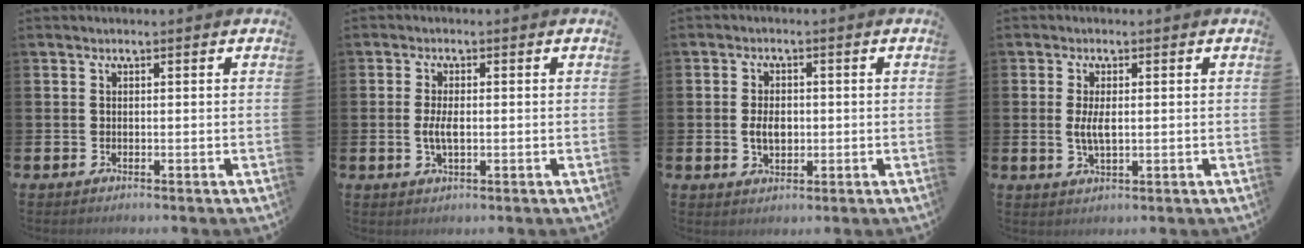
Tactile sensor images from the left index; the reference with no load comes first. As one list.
[{"total": 3.0, "force": [-0.2, 1.3, 2.7], "torque": [-0.055, -0.001, -0.008]}, {"total": 3.5, "force": [-0.1, 2.3, 2.6], "torque": [-0.031, -0.001, -0.008]}, {"total": 3.4, "force": [0.3, 1.4, 3.1], "torque": [-0.056, 0.003, 0.003]}]